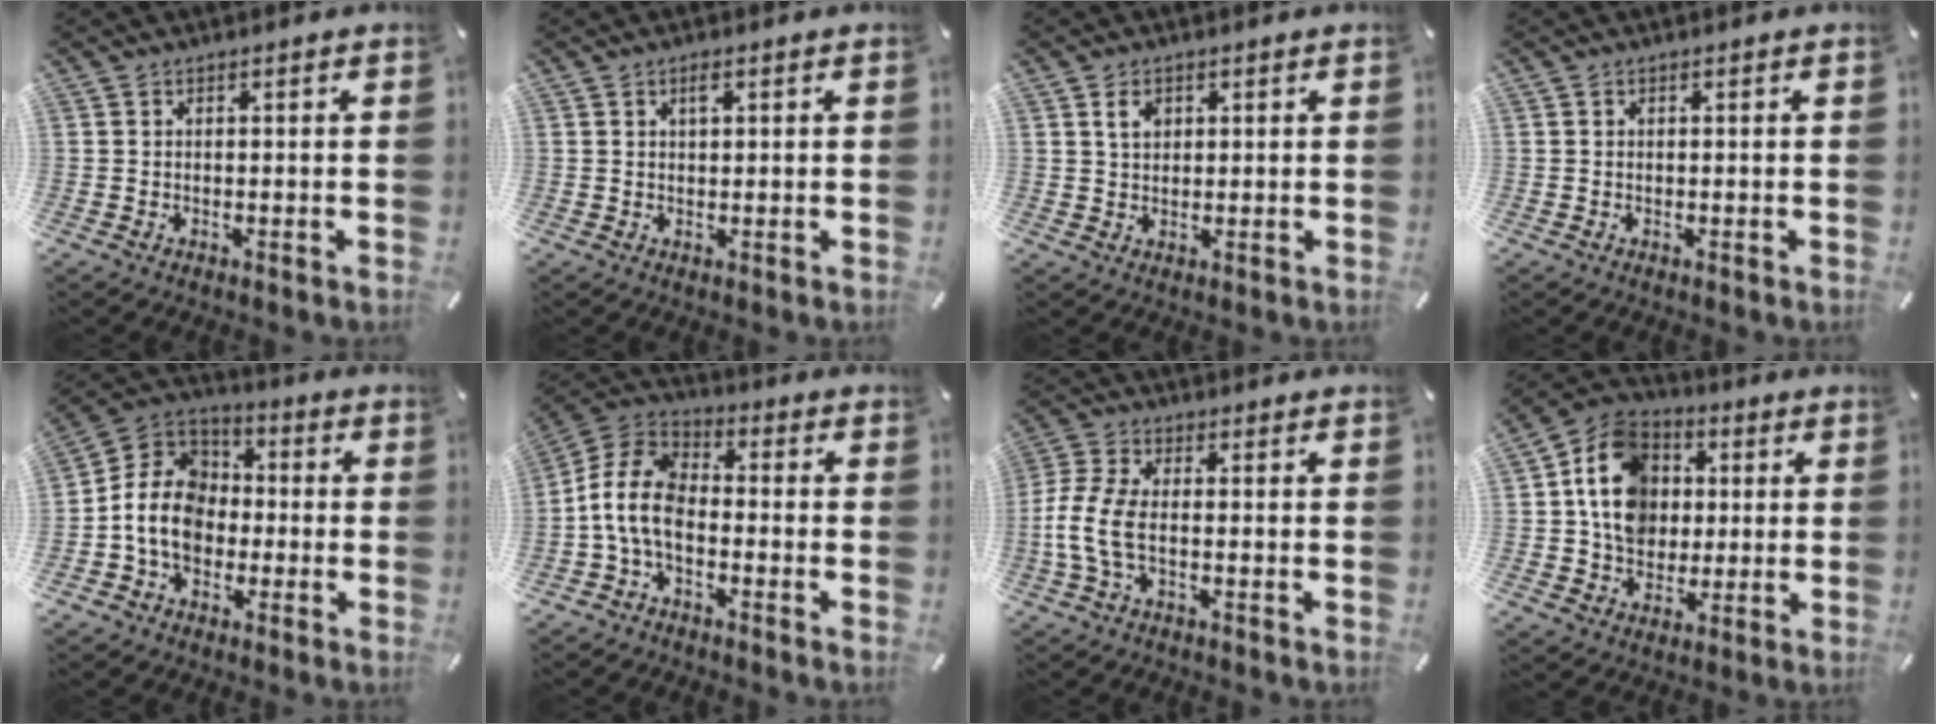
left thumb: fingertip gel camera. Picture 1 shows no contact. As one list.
[{"total": 1.8, "force": [0.8, 0.9, 1.3], "torque": [-0.022, 0.000, 0.012]}, {"total": 3.4, "force": [1.3, 2.6, 1.8], "torque": [-0.024, -0.002, 0.019]}, {"total": 0.0}, {"total": 12.1, "force": [-3.4, 10.1, 5.8], "torque": [-0.147, 0.027, -0.062]}, {"total": 10.7, "force": [-3.8, 6.8, 7.3], "torque": [-0.170, 0.011, -0.075]}, {"total": 8.2, "force": [-2.0, 3.8, 6.9], "torque": [-0.159, -0.009, -0.037]}, {"total": 14.3, "force": [0.6, 12.5, 6.9], "torque": [-0.133, 0.019, 0.014]}]